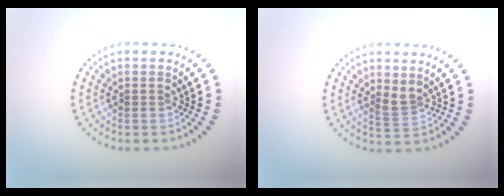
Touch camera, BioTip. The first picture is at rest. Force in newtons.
{"total": 1.8, "press": 1.3, "slide": 1.2}